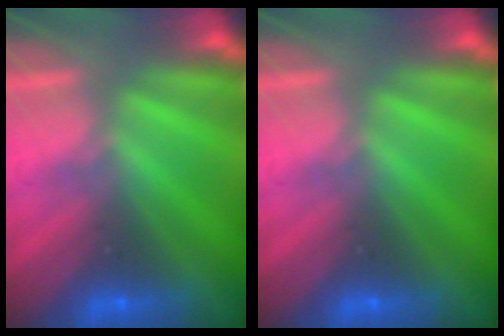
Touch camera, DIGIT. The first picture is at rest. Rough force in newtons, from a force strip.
{"total": 0.0}